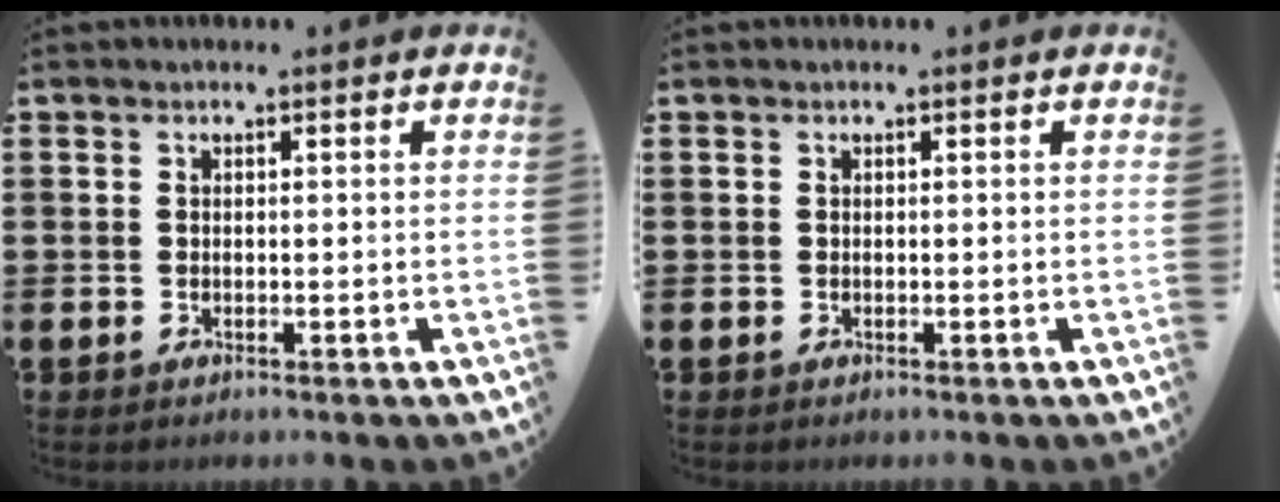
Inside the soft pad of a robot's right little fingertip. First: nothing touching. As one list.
[{"total": 0.0}]